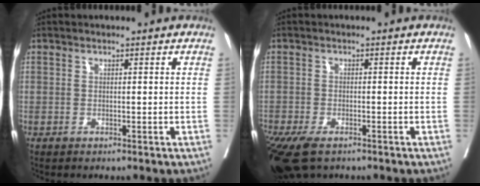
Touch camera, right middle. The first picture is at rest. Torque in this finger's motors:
{"motor_torque": [1.10, -1.04, 0.54, 0.20]}